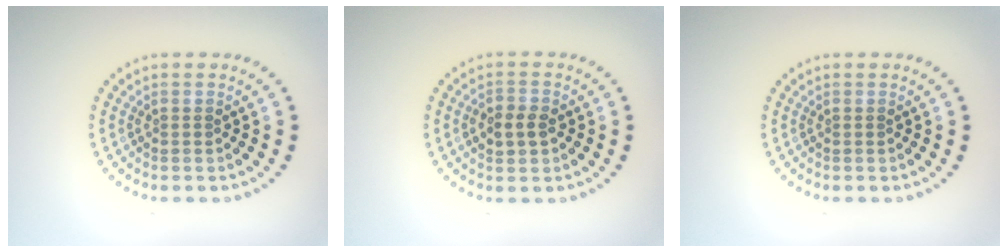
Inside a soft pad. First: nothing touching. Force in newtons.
{"total": 2.5, "press": 2.4, "slide": 0.4}
{"total": 0.0}